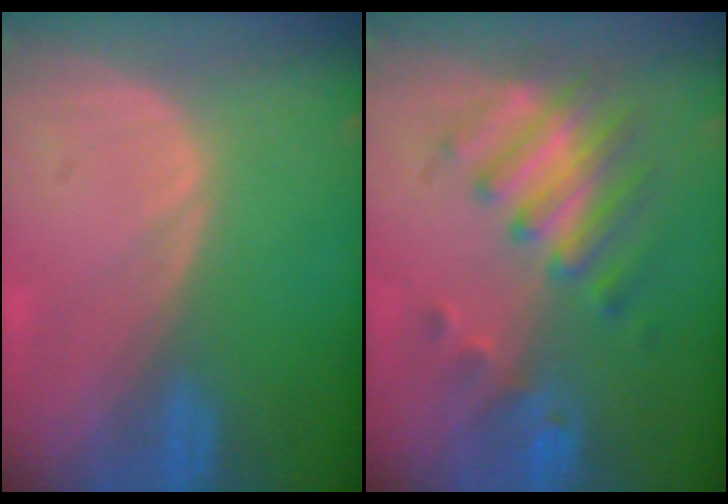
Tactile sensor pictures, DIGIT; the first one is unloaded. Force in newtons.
{"total": 8.1, "press": 7.1, "slide": 4.0}